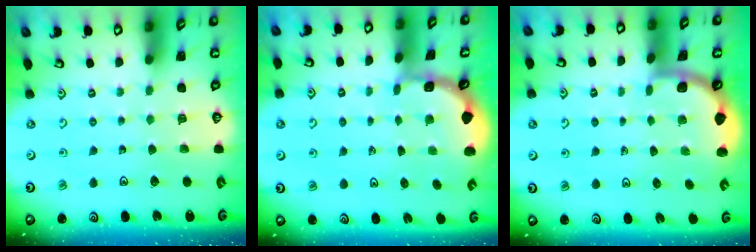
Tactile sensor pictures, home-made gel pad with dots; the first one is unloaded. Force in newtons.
{"total": 1.3, "press": 1.3, "slide": 0.3}
{"total": 1.9, "press": 1.9, "slide": 0.0}